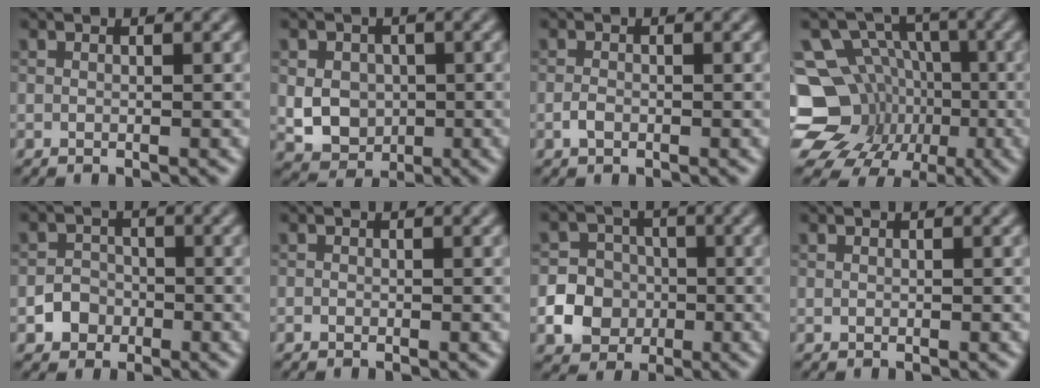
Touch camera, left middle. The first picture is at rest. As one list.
[{"total": 4.3, "force": [-0.2, 3.7, 2.3], "torque": [-0.037, -0.002, -0.006]}, {"total": 1.0, "force": [-0.5, 0.6, 0.6], "torque": [-0.013, 0.000, -0.011]}, {"total": 15.1, "force": [-4.0, 13.2, 6.1], "torque": [-0.134, -0.004, -0.078]}, {"total": 2.1, "force": [-1.0, 1.8, 0.5], "torque": [0.002, 0.004, -0.021]}, {"total": 0.0}, {"total": 6.8, "force": [-2.1, 6.3, 1.7], "torque": [-0.023, 0.000, -0.056]}, {"total": 0.0}]